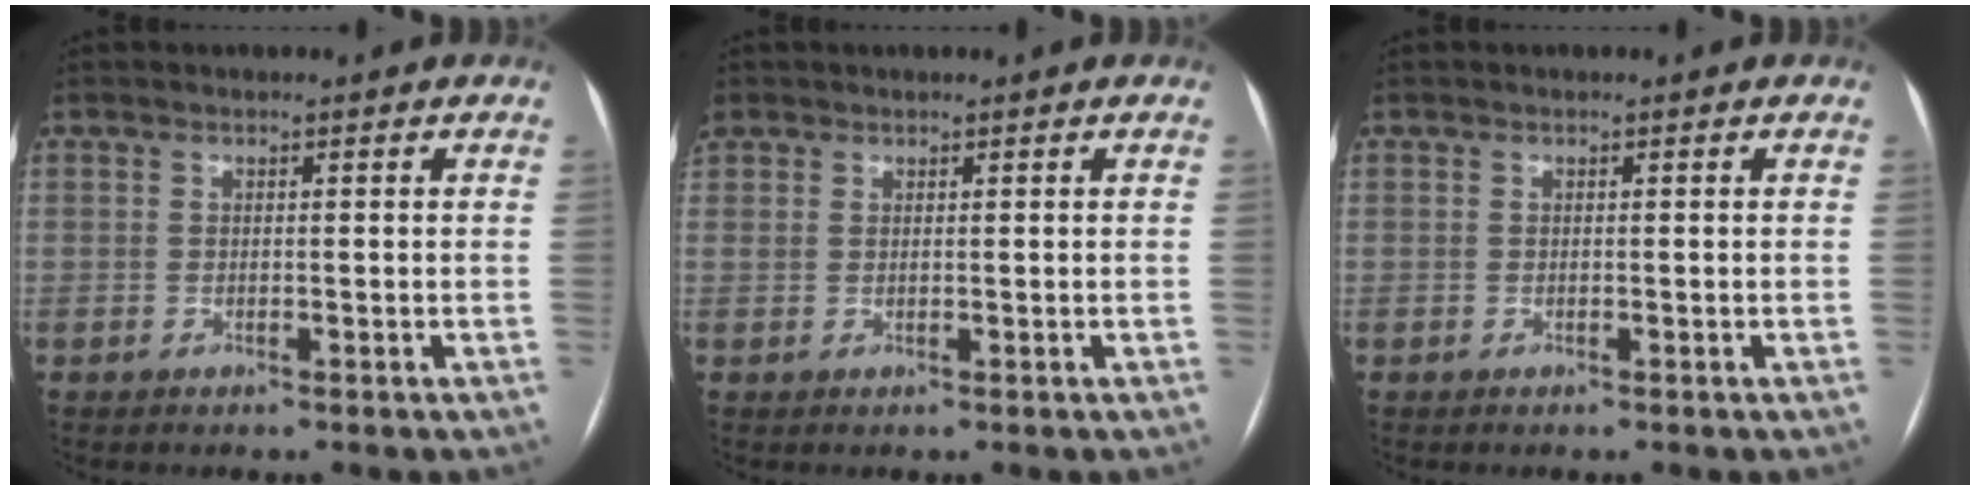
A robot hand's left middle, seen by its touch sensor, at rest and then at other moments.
{"total": 1.5, "force": [-0.5, -1.2, -0.8], "torque": [0.014, -0.005, -0.002]}
{"total": 0.0}